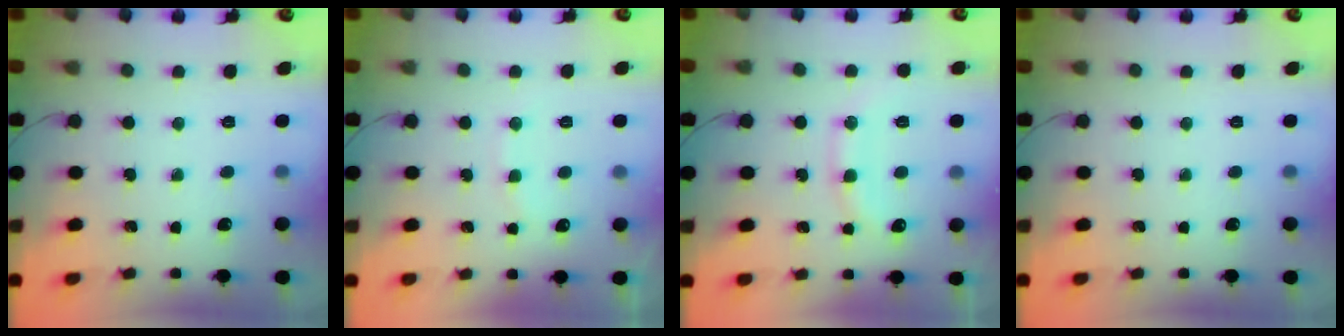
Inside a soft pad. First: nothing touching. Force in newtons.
{"total": 7.5, "press": 7.4, "slide": 1.3}
{"total": 12.6, "press": 12.6, "slide": 0.8}
{"total": 0.0}